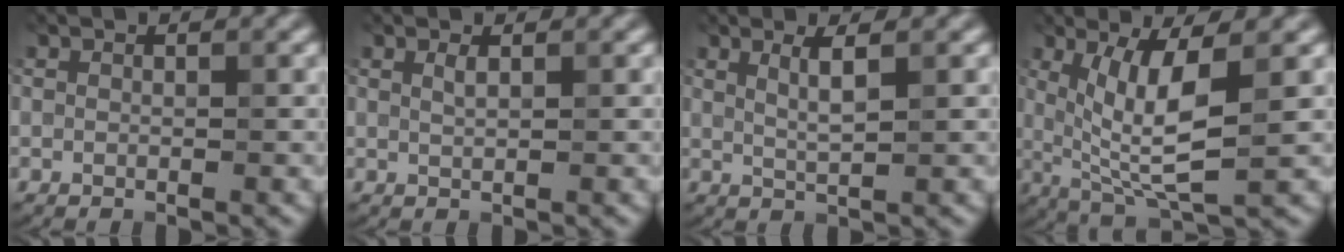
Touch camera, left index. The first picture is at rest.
{"total": 0.8, "force": [0.5, 0.1, 0.6], "torque": [-0.013, 0.003, 0.009]}
{"total": 2.3, "force": [0.9, 0.4, 2.1], "torque": [-0.033, 0.002, 0.015]}
{"total": 6.6, "force": [0.8, 1.6, 6.3], "torque": [-0.123, -0.011, 0.023]}